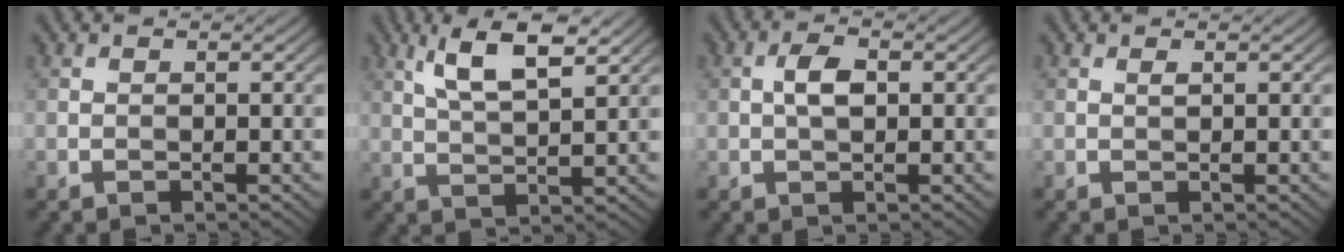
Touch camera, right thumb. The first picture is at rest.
{"total": 7.5, "force": [4.1, 2.0, 5.9], "torque": [-0.119, 0.005, 0.080]}
{"total": 3.0, "force": [0.3, 1.5, 2.6], "torque": [-0.053, 0.007, 0.002]}
{"total": 0.5, "force": [0.3, 0.1, 0.4], "torque": [-0.010, 0.000, 0.005]}